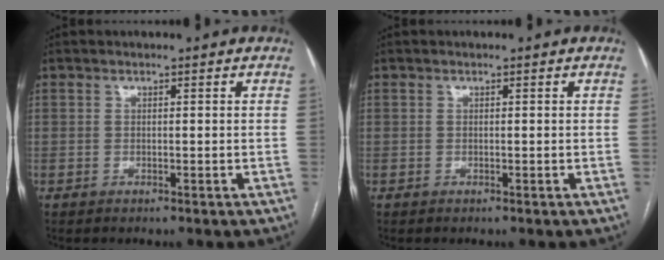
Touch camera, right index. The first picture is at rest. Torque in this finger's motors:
{"motor_torque": [0.00, 0.00, 0.01, 0.00]}